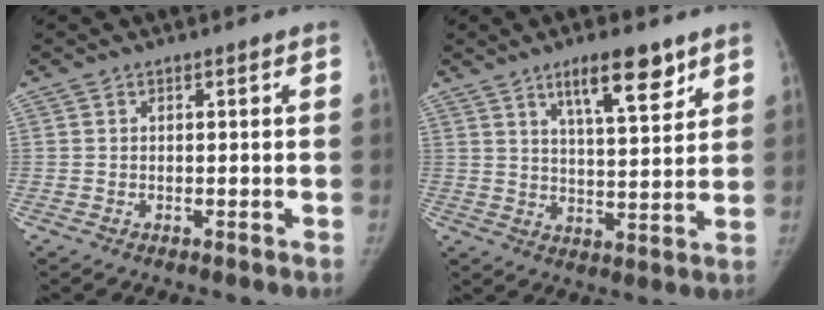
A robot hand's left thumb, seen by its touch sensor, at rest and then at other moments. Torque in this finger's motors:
{"motor_torque": [0.25, -0.07, 0.79, -0.73, 0.24]}